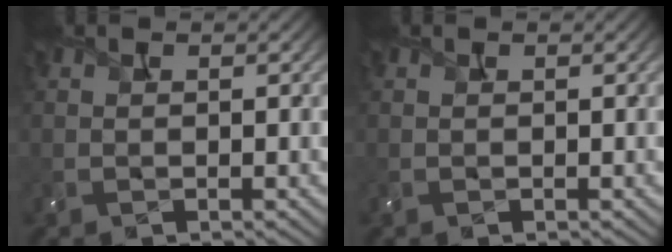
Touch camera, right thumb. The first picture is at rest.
{"total": 0.0}